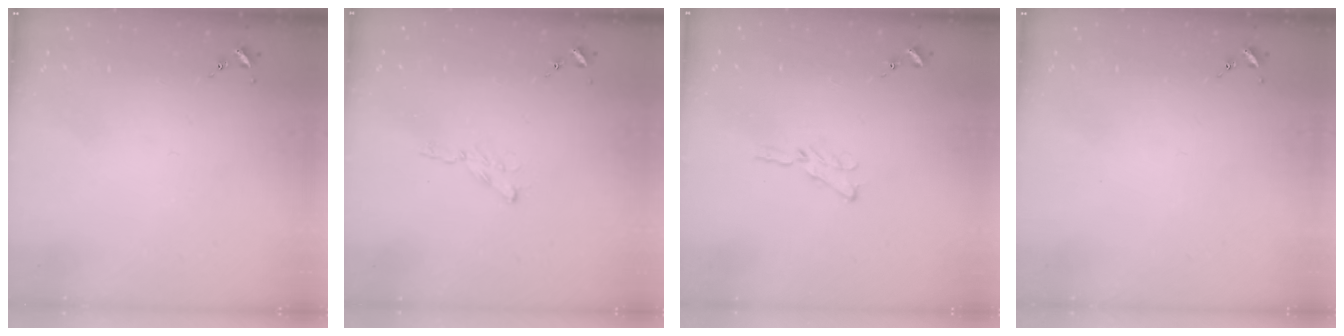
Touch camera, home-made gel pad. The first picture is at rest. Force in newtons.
{"total": 2.4, "press": 2.4, "slide": 0.2}
{"total": 4.4, "press": 4.4, "slide": 0.5}
{"total": 0.0}